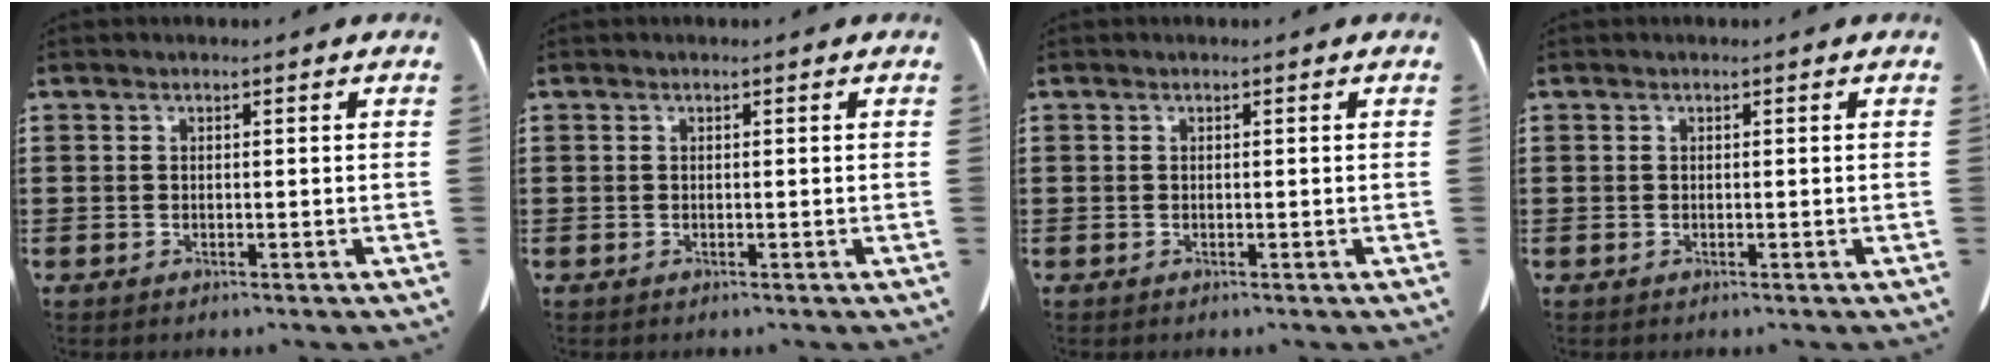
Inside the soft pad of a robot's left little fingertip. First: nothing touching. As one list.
[{"total": 0.0}, {"total": 0.0}, {"total": 0.0}]